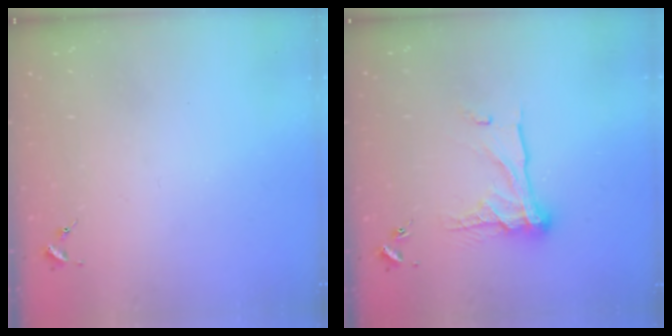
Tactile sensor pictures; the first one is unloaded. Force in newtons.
{"total": 13.4, "press": 13.4, "slide": 1.1}